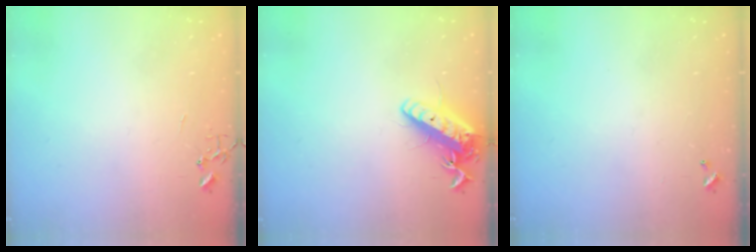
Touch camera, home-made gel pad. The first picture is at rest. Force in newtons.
{"total": 14.5, "press": 14.2, "slide": 2.8}
{"total": 0.0}